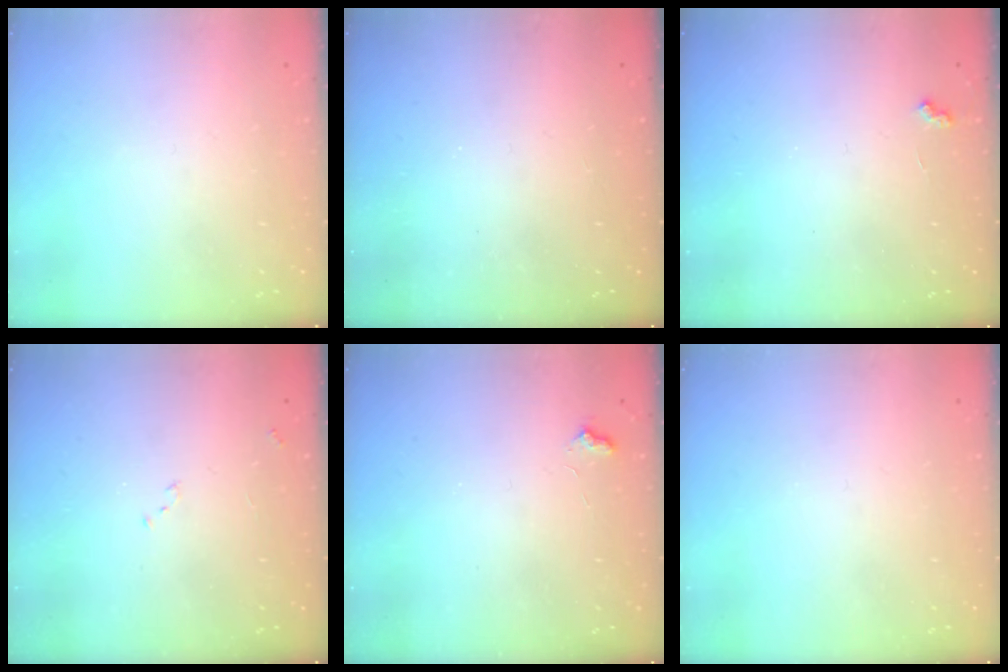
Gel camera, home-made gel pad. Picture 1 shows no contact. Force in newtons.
{"total": 1.2, "press": 1.2, "slide": 0.3}
{"total": 2.9, "press": 2.8, "slide": 0.6}
{"total": 6.9, "press": 6.9, "slide": 0.8}
{"total": 4.4, "press": 4.4, "slide": 0.7}
{"total": 0.0}